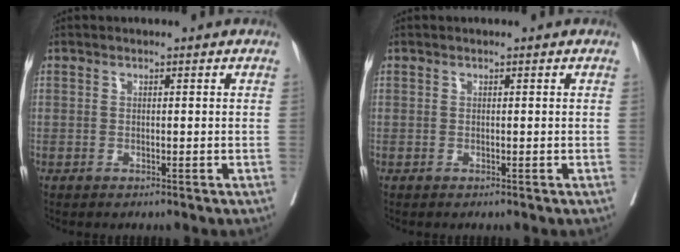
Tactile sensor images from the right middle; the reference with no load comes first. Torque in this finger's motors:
{"motor_torque": [-0.04, 0.08, -0.17, -0.03]}